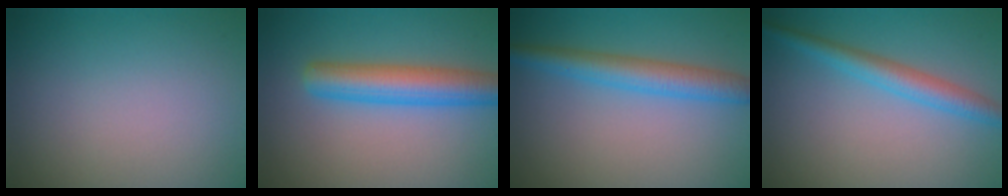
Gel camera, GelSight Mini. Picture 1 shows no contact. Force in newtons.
{"total": 5.1, "press": 5.1, "slide": 0.2}
{"total": 3.9, "press": 3.9, "slide": 0.1}
{"total": 3.1, "press": 3.1, "slide": 0.1}